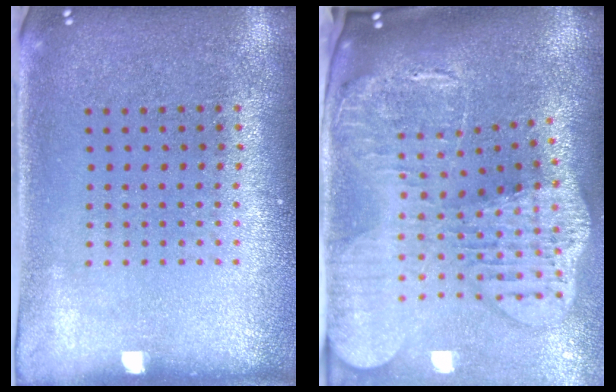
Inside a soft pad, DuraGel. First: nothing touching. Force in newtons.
{"total": 4.5, "press": 3.3, "slide": 3.0}